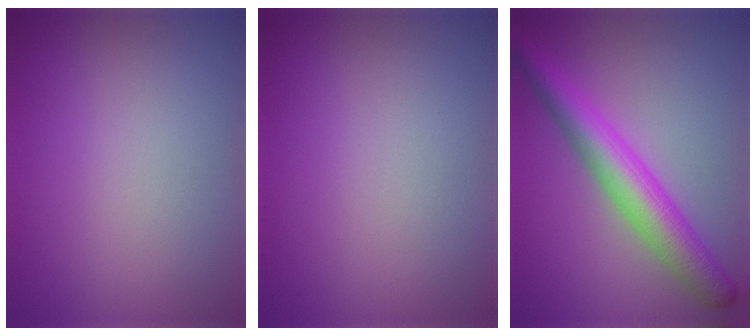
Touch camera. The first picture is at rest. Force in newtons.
{"total": 0.0}
{"total": 5.8, "press": 5.8, "slide": 0.1}